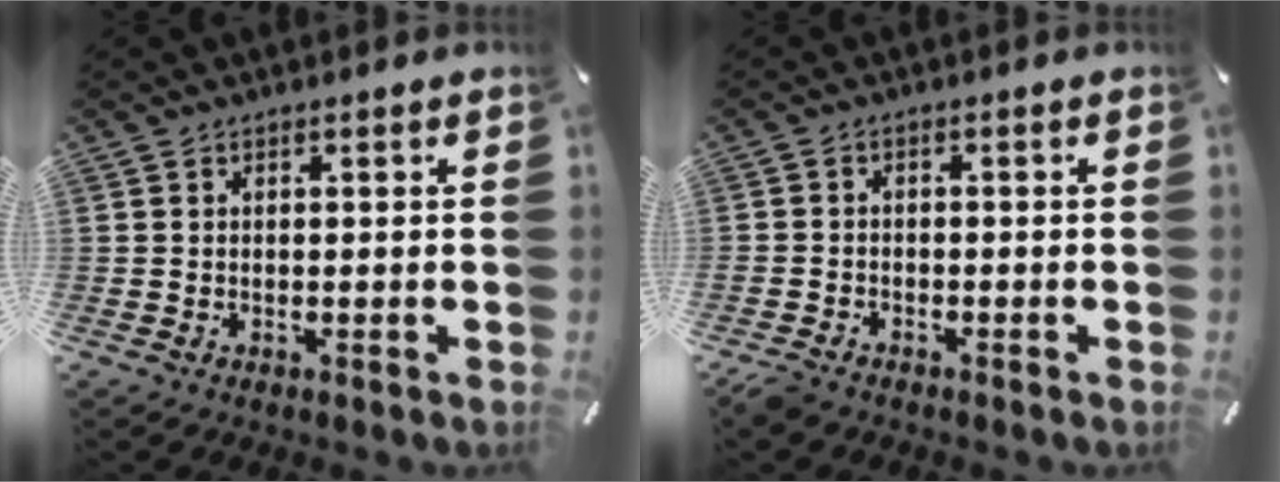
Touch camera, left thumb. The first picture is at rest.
{"total": 2.3, "force": [-1.9, 1.2, 0.7], "torque": [-0.024, 0.007, -0.043]}